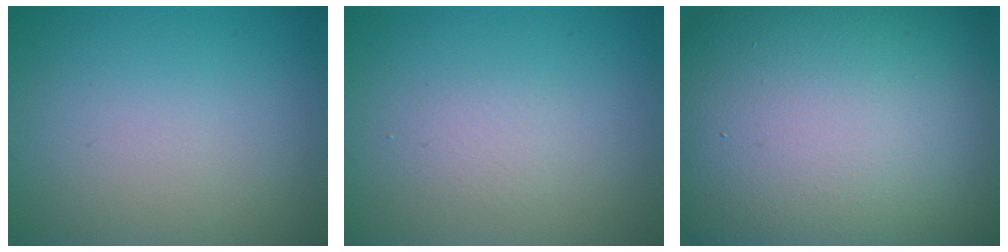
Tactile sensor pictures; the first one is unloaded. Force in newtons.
{"total": 1.4, "press": 1.4, "slide": 0.1}
{"total": 25.8, "press": 25.7, "slide": 1.5}